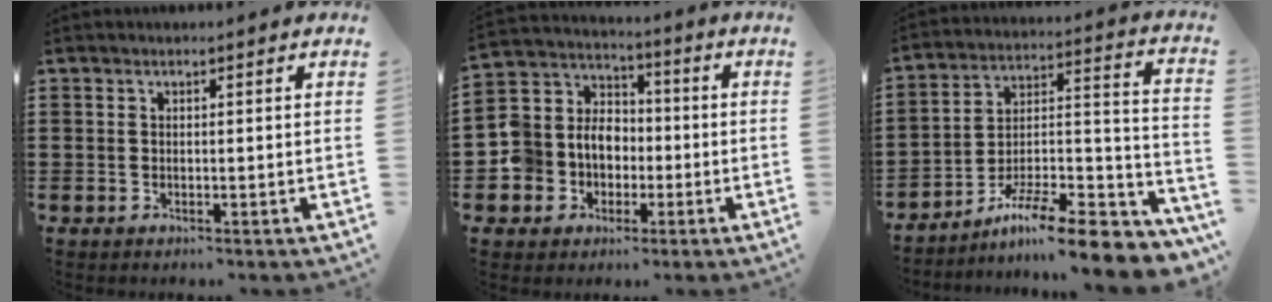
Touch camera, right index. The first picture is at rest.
{"total": 7.6, "force": [-1.3, 7.3, 1.7], "torque": [-0.088, -0.003, -0.027]}
{"total": 11.0, "force": [-8.6, 1.5, 6.7], "torque": [-0.095, 0.020, -0.159]}